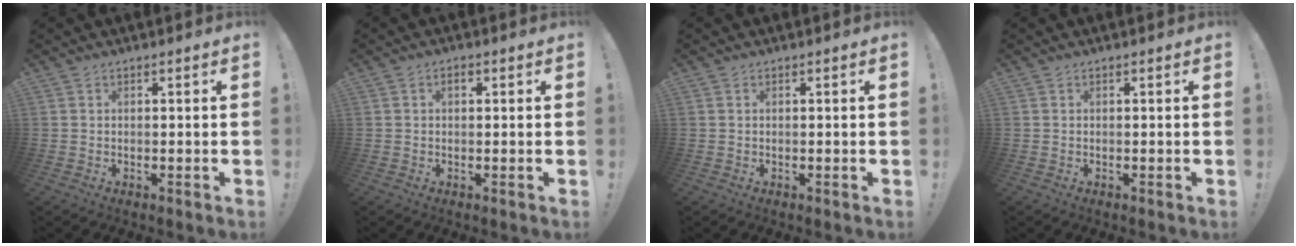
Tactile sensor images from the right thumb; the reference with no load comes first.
{"total": 1.5, "force": [0.4, 0.9, 1.2], "torque": [-0.024, 0.005, 0.004]}
{"total": 0.0}
{"total": 0.0}